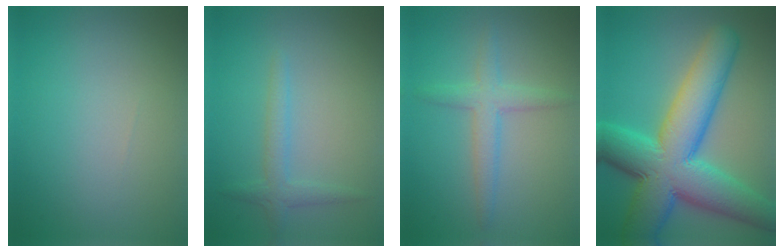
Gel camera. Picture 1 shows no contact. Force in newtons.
{"total": 1.9, "press": 1.9, "slide": 0.1}
{"total": 2.7, "press": 2.7, "slide": 0.2}
{"total": 12.5, "press": 12.5, "slide": 0.2}